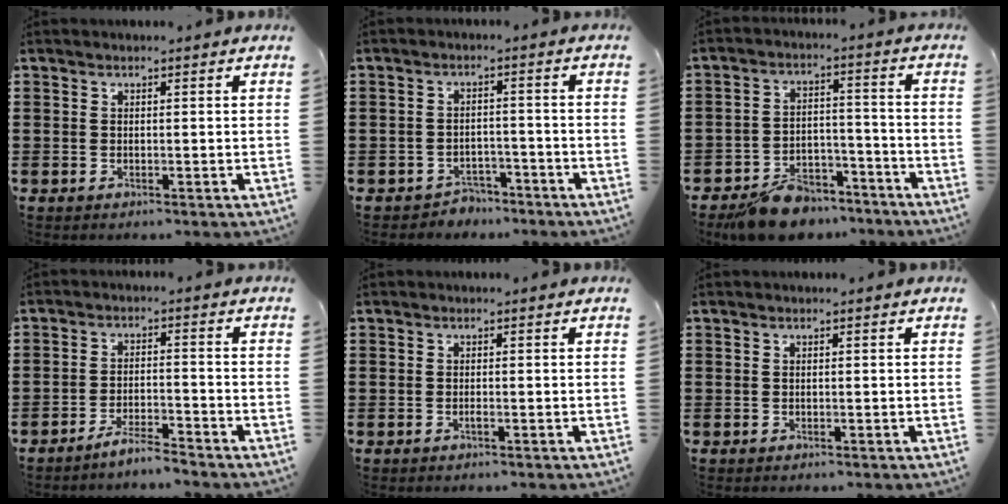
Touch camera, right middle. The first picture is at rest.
{"total": 2.7, "force": [-2.6, 0.8, -0.1], "torque": [-0.008, 0.003, -0.058]}
{"total": 8.0, "force": [-7.1, 2.8, 2.4], "torque": [-0.044, 0.026, -0.136]}
{"total": 3.8, "force": [-3.6, 0.0, 1.2], "torque": [-0.021, 0.005, -0.072]}
{"total": 0.5, "force": [-0.3, 0.0, 0.4], "torque": [-0.008, -0.001, -0.006]}
{"total": 0.0}